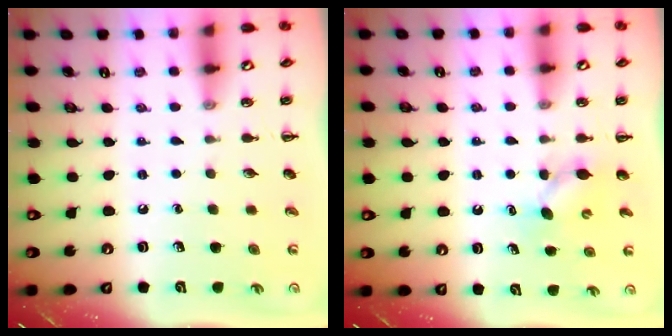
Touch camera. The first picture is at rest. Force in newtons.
{"total": 4.4, "press": 4.2, "slide": 1.3}